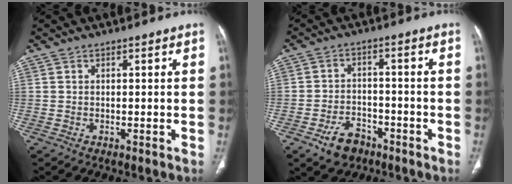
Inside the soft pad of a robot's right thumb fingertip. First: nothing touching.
{"total": 6.8, "force": [-4.1, 4.5, 3.1], "torque": [-0.040, 0.027, -0.063]}